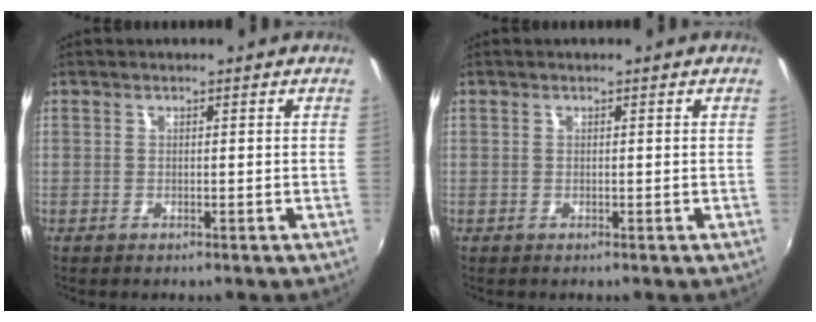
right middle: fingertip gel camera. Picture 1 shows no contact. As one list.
[{"total": 0.0}]